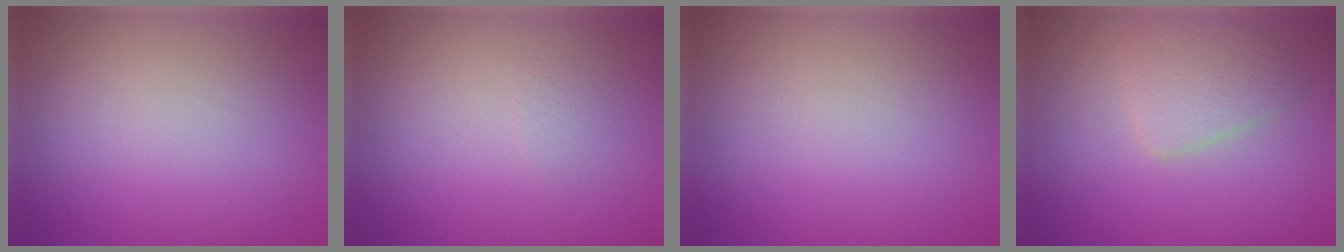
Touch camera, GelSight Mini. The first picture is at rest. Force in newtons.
{"total": 0.7, "press": 0.7, "slide": 0.0}
{"total": 0.0}
{"total": 2.7, "press": 2.7, "slide": 0.1}